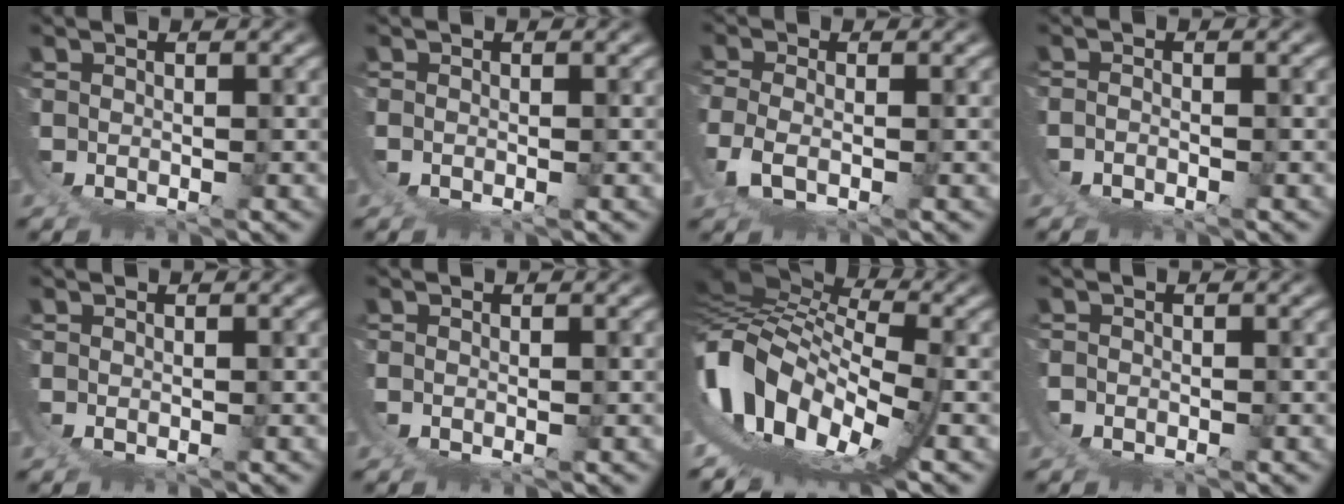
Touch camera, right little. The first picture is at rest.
{"total": 0.5, "force": [0.1, 0.2, 0.5], "torque": [-0.012, 0.000, 0.001]}
{"total": 3.3, "force": [1.0, 1.7, 2.6], "torque": [-0.087, -0.020, 0.030]}
{"total": 2.8, "force": [-0.4, 2.4, 1.4], "torque": [-0.041, -0.009, -0.007]}
{"total": 0.5, "force": [0.2, -0.5, 0.1], "torque": [0.000, -0.001, 0.005]}
{"total": 0.5, "force": [0.3, -0.1, 0.5], "torque": [-0.013, -0.001, 0.005]}
{"total": 17.1, "force": [1.4, 11.6, 12.4], "torque": [-0.253, -0.029, 0.030]}
{"total": 2.0, "force": [-0.2, 1.9, 0.4], "torque": [-0.023, -0.003, -0.006]}